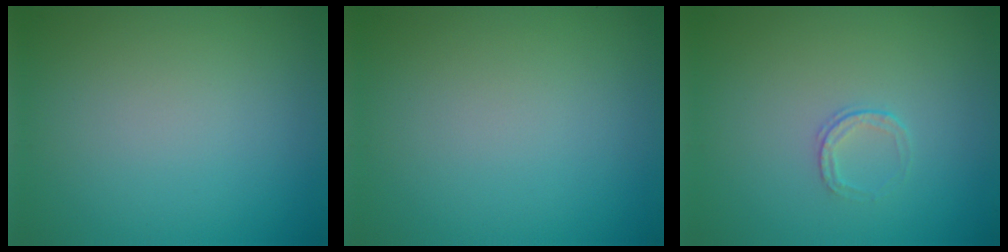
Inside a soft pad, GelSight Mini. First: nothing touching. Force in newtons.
{"total": 0.0}
{"total": 1.0, "press": 0.7, "slide": 0.7}